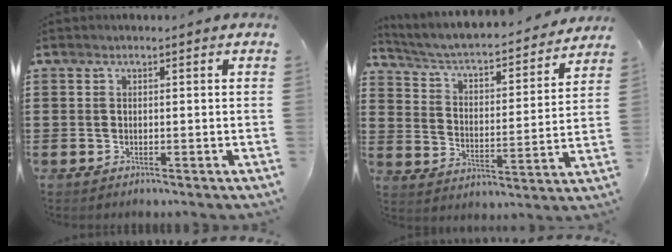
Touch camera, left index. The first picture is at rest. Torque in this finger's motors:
{"motor_torque": [1.07, -1.07, 0.24, 0.07]}